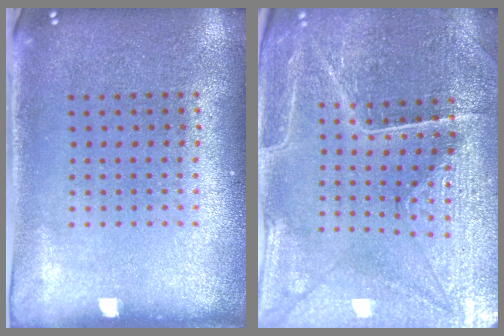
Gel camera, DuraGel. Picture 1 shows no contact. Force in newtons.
{"total": 3.5, "press": 3.5, "slide": 0.2}